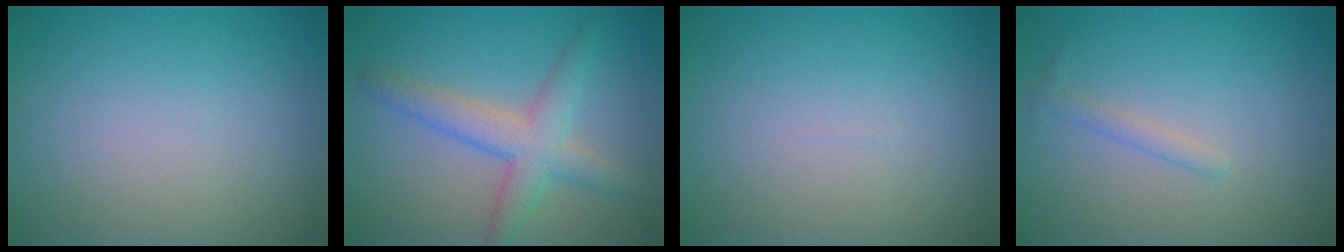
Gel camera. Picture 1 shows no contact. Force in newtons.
{"total": 4.3, "press": 4.3, "slide": 0.2}
{"total": 0.0}
{"total": 1.0, "press": 1.0, "slide": 0.0}